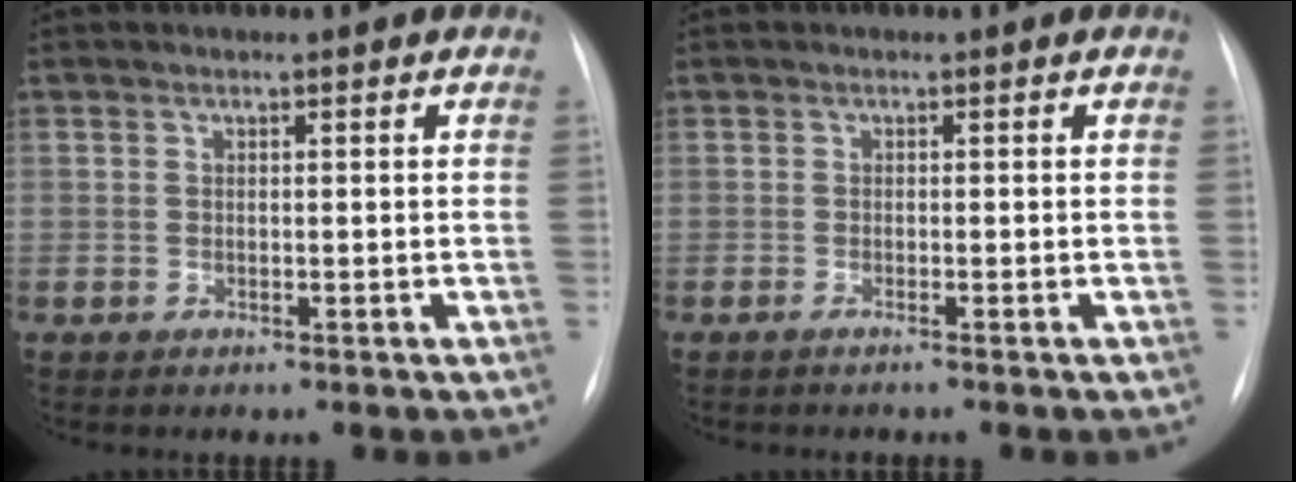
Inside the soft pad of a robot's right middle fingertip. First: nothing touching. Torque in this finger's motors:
{"motor_torque": [0.80, -1.04, 0.05, 0.00]}